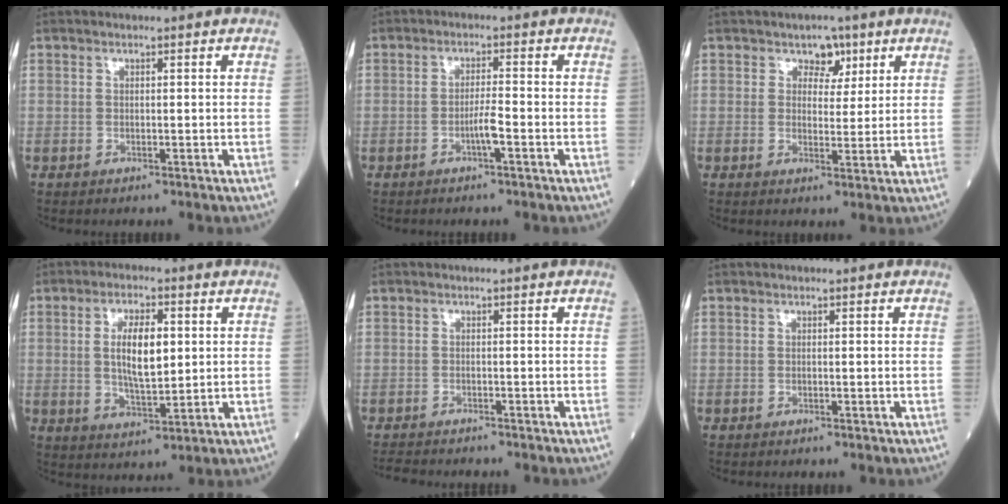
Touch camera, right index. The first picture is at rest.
{"total": 2.8, "force": [-1.3, -0.1, 2.5], "torque": [-0.045, -0.001, -0.025]}
{"total": 3.6, "force": [2.1, 2.4, 1.6], "torque": [-0.012, 0.001, 0.028]}
{"total": 8.0, "force": [1.3, 2.7, 7.4], "torque": [-0.137, 0.001, 0.024]}
{"total": 3.9, "force": [-3.7, 0.7, 0.9], "torque": [-0.012, -0.012, -0.062]}
{"total": 0.0}